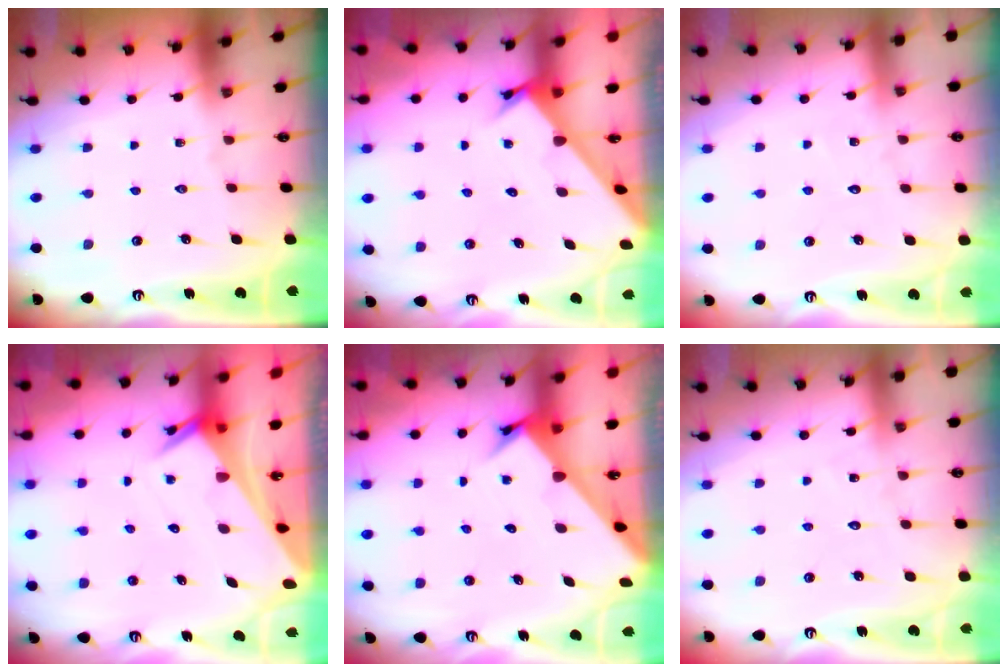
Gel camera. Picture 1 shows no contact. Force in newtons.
{"total": 2.1, "press": 2.1, "slide": 0.1}
{"total": 2.6, "press": 2.6, "slide": 0.2}
{"total": 3.6, "press": 3.6, "slide": 0.3}
{"total": 2.6, "press": 2.6, "slide": 0.2}
{"total": 6.6, "press": 6.6, "slide": 0.6}